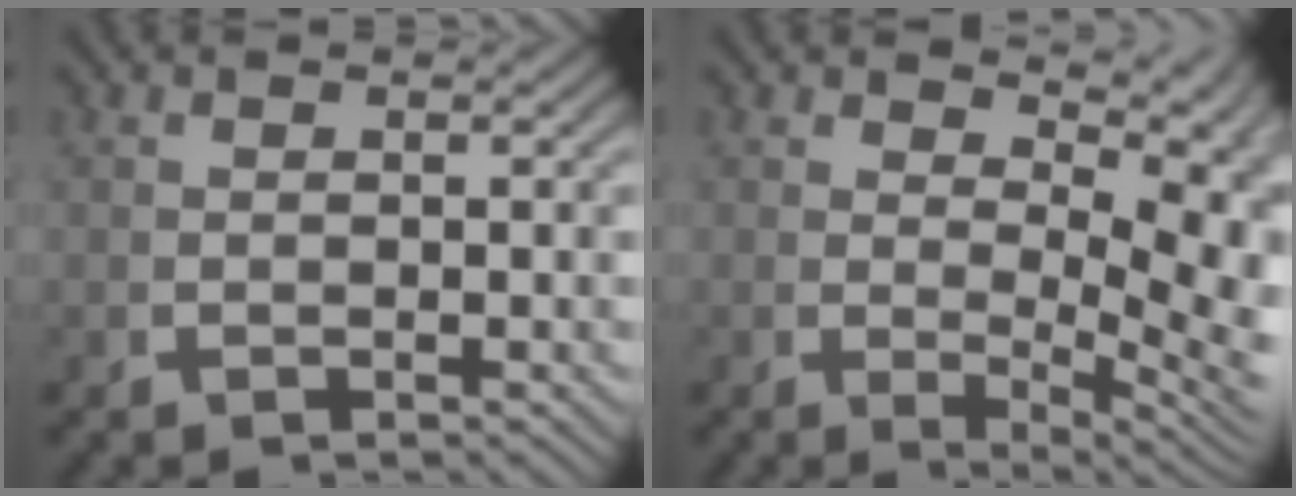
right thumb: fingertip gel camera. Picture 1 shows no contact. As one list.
[{"total": 6.7, "force": [0.6, 3.2, 5.8], "torque": [-0.077, -0.023, 0.023]}]